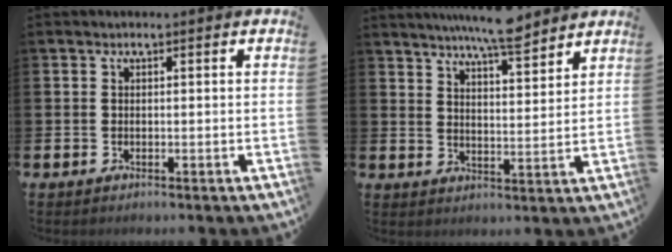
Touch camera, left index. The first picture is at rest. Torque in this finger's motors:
{"motor_torque": [0.99, -1.15, 0.50, 0.21]}